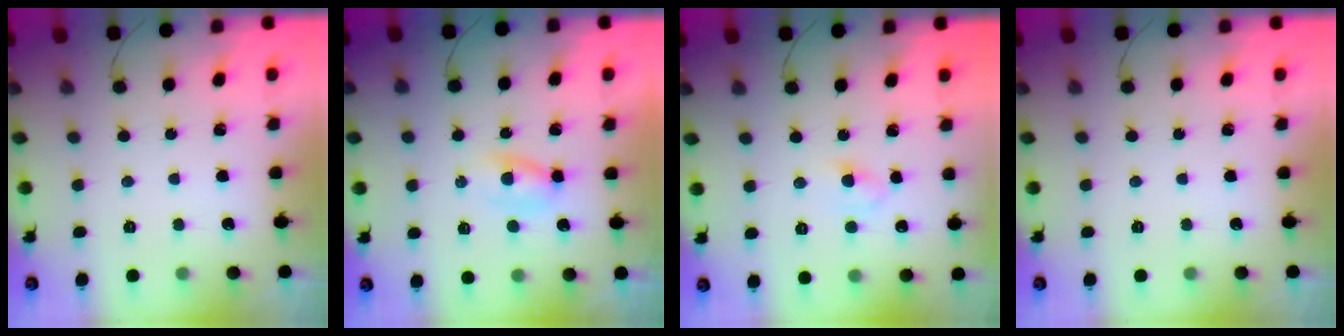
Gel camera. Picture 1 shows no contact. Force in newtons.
{"total": 2.8, "press": 2.5, "slide": 1.1}
{"total": 3.7, "press": 3.5, "slide": 1.3}
{"total": 0.0}